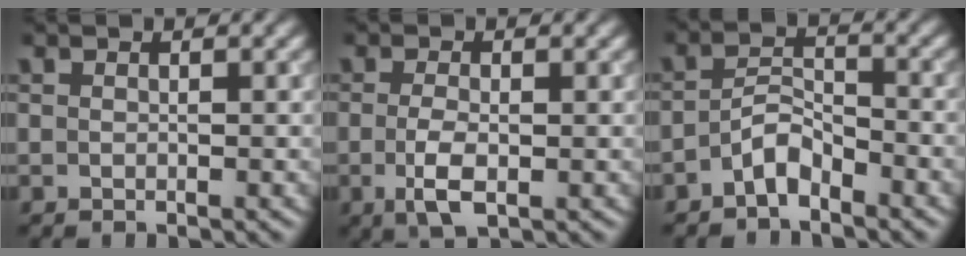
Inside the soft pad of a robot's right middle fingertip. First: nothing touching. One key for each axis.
{"total": 3.1, "fx": -0.7, "fy": 1.2, "fz": 2.8, "tx": -0.063, "ty": -0.010, "tz": -0.014}
{"total": 2.7, "fx": -2.0, "fy": 1.0, "fz": 1.5, "tx": -0.030, "ty": 0.011, "tz": -0.043}